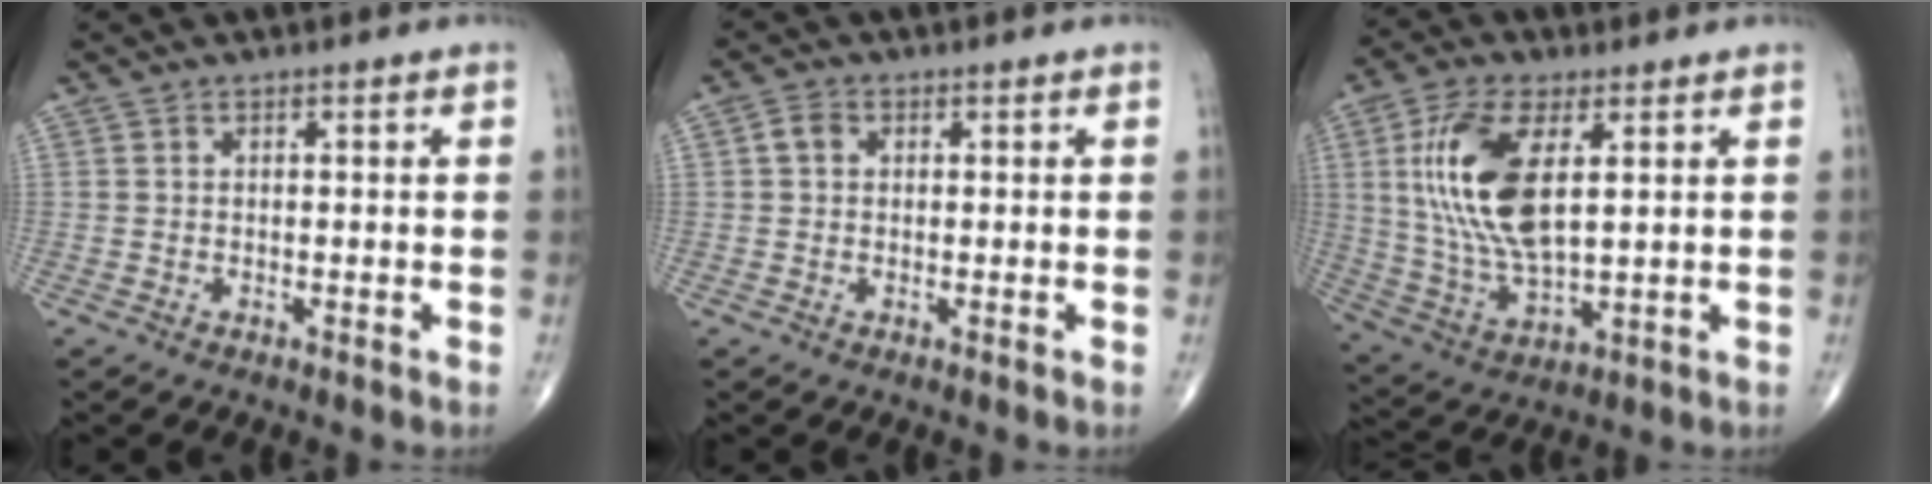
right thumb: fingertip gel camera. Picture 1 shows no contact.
{"total": 2.3, "force": [0.4, 1.8, 1.3], "torque": [-0.020, 0.005, 0.005]}
{"total": 16.3, "force": [3.9, 7.2, 14.0], "torque": [-0.290, -0.013, 0.081]}